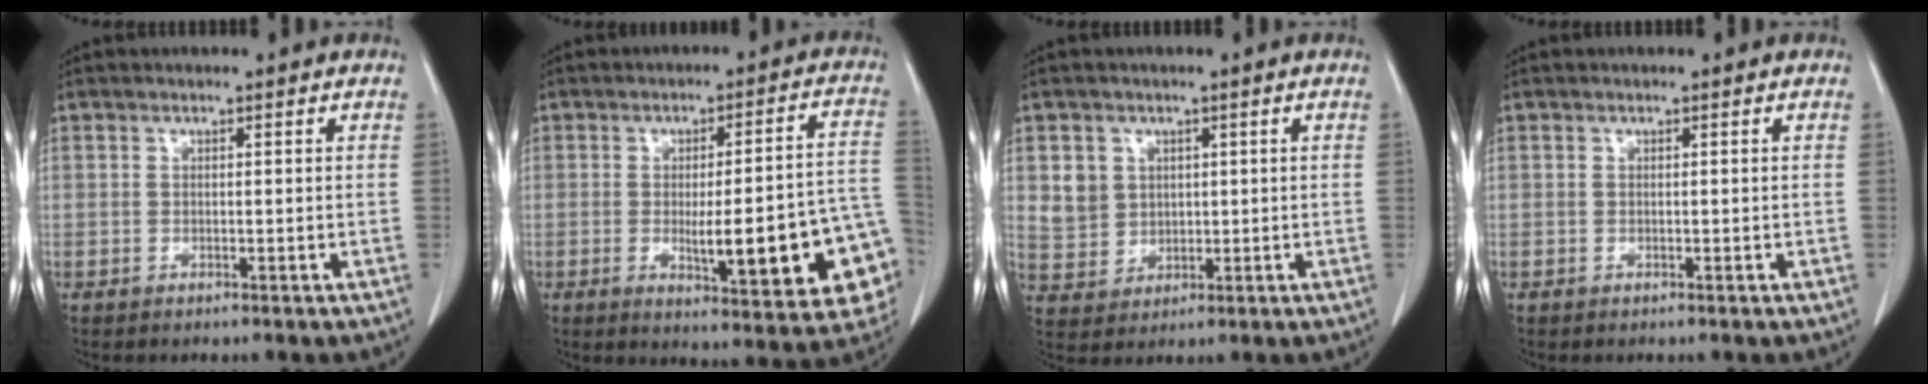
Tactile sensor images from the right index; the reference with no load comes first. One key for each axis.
{"total": 17.8, "fx": -4.3, "fy": 2.8, "fz": 17.1, "tx": -0.146, "ty": 0.020, "tz": -0.040}
{"total": 5.2, "fx": 1.8, "fy": 4.7, "fz": 1.1, "tx": -0.025, "ty": 0.010, "tz": 0.044}
{"total": 0.0}